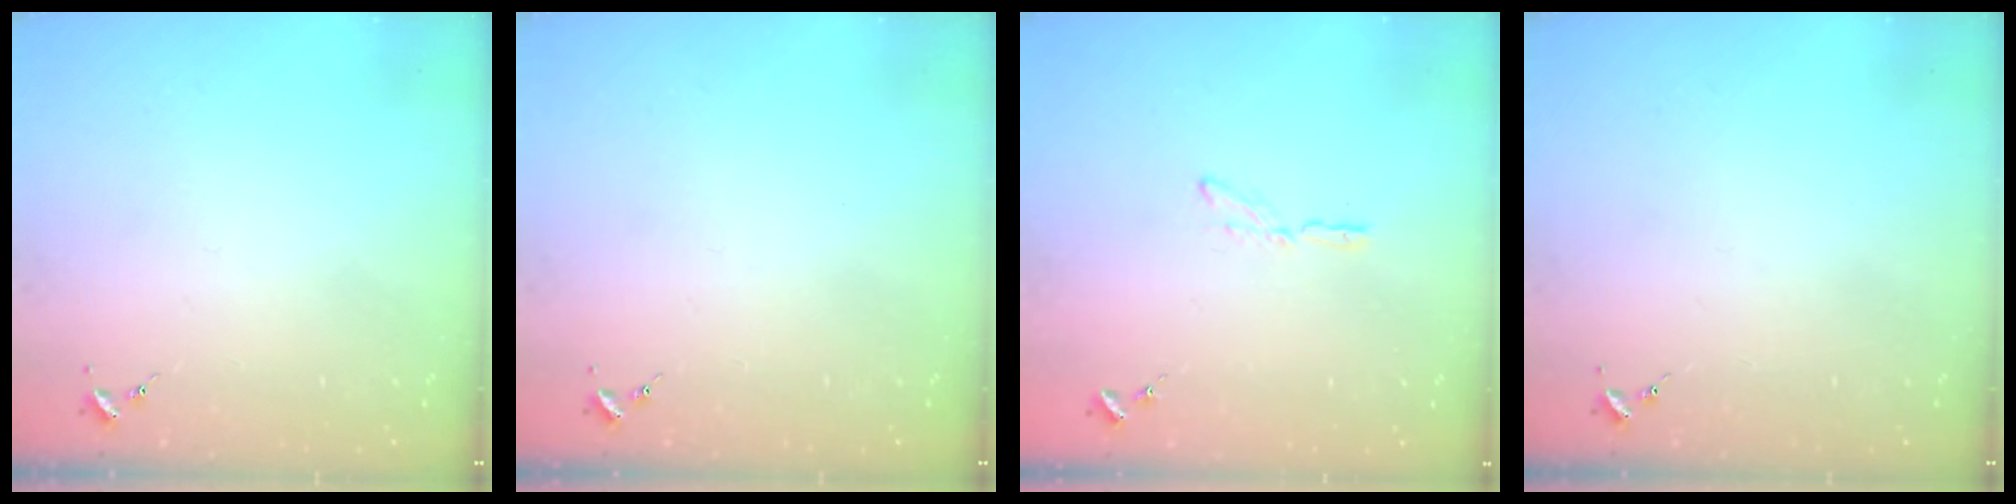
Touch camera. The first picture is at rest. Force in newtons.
{"total": 0.0}
{"total": 3.3, "press": 3.3, "slide": 0.3}
{"total": 0.0}